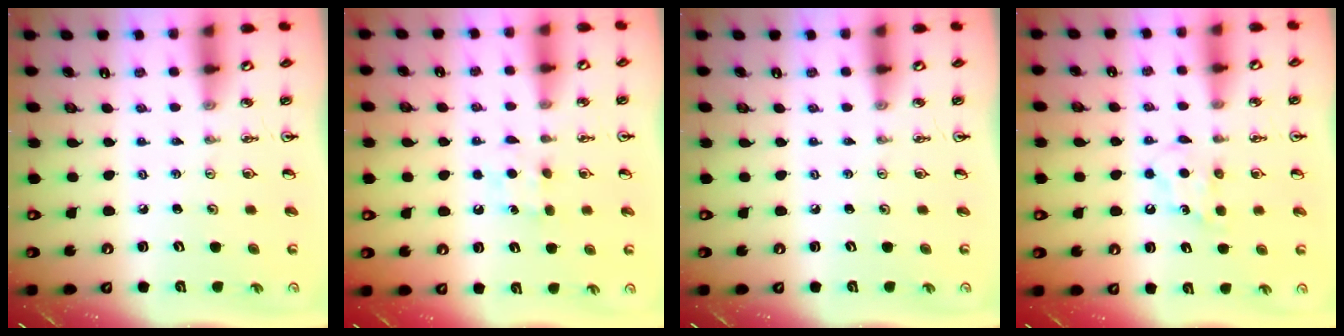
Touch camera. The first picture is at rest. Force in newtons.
{"total": 5.5, "press": 5.4, "slide": 0.8}
{"total": 0.0}
{"total": 6.3, "press": 6.3, "slide": 0.8}